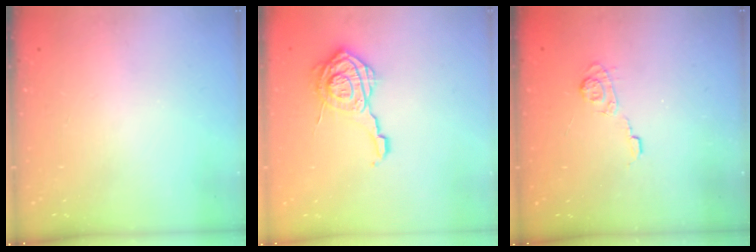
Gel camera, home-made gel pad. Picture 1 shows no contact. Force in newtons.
{"total": 11.7, "press": 11.6, "slide": 0.7}
{"total": 4.2, "press": 3.8, "slide": 1.6}